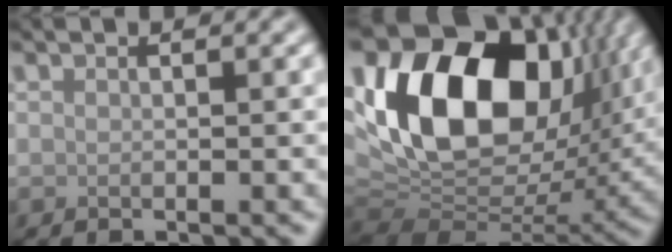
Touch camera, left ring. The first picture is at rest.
{"total": 18.1, "force": [5.1, 11.7, 12.8], "torque": [-0.244, 0.012, 0.091]}